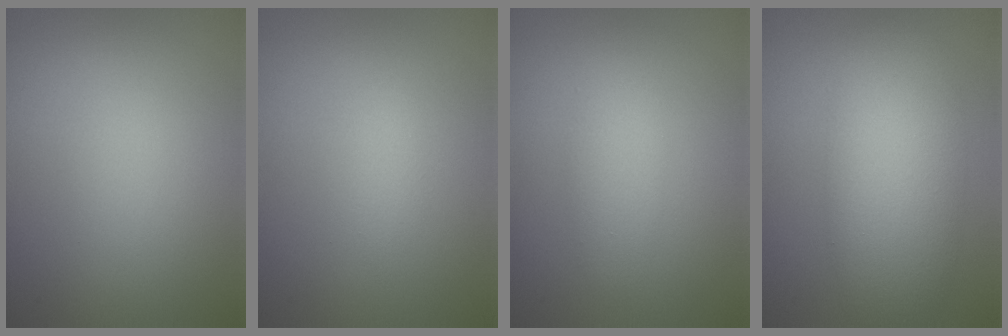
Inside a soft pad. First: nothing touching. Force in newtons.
{"total": 0.9, "press": 0.9, "slide": 0.0}
{"total": 2.0, "press": 2.0, "slide": 0.0}
{"total": 7.3, "press": 7.3, "slide": 0.2}